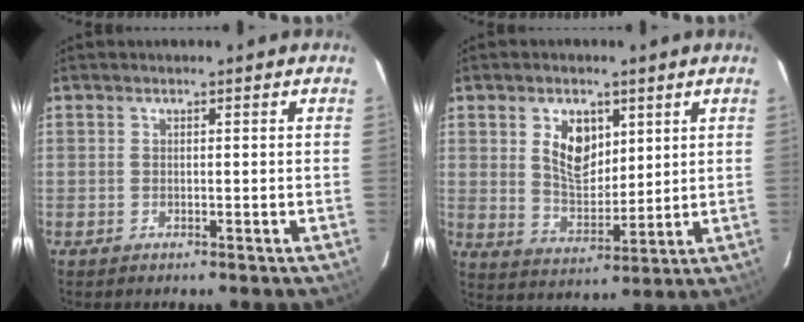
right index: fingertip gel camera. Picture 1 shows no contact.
{"total": 8.5, "force": [3.3, 5.2, 5.9], "torque": [-0.103, 0.005, 0.070]}